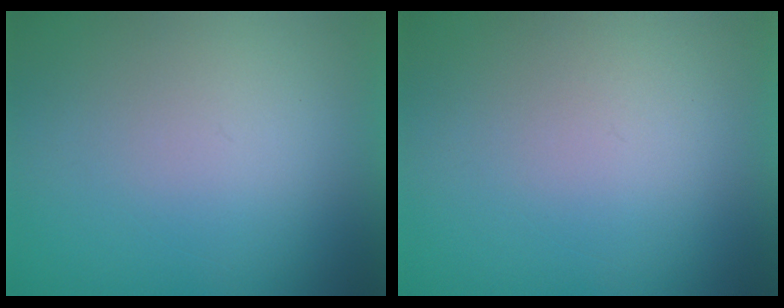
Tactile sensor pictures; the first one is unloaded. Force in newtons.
{"total": 1.0}